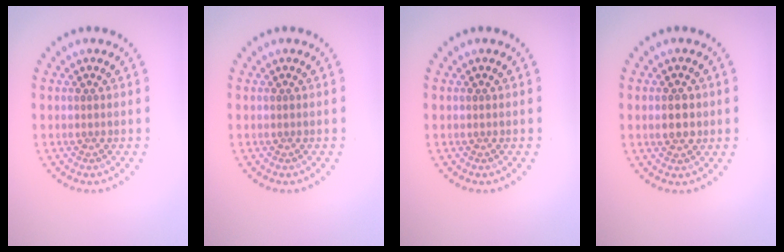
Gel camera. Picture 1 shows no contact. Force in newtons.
{"total": 0.0}
{"total": 0.0}
{"total": 2.1, "press": 2.0, "slide": 0.2}